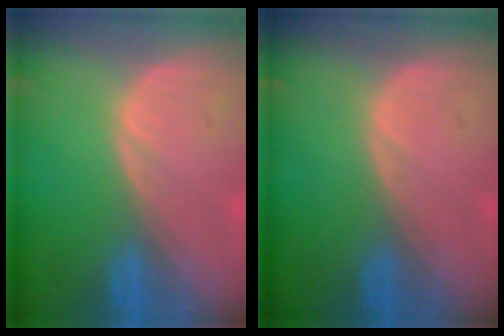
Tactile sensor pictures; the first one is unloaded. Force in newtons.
{"total": 0.0}